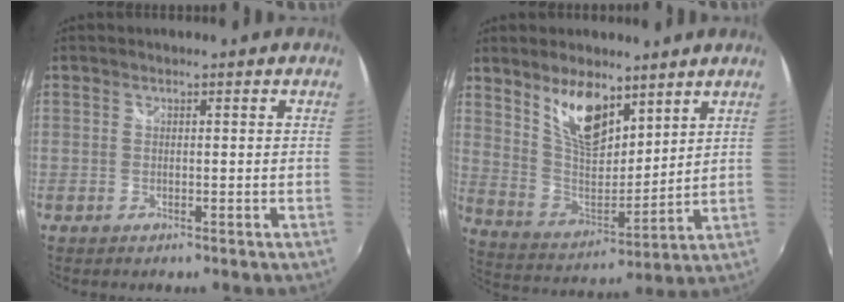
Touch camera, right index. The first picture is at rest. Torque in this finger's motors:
{"motor_torque": [0.32, 0.25, 0.25, 0.11]}